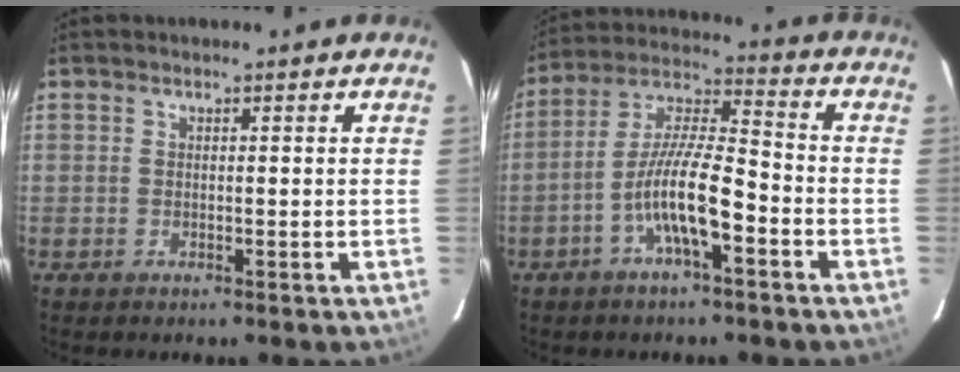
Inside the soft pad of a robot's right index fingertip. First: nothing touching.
{"total": 11.0, "force": [-4.9, 2.1, 9.7], "torque": [-0.197, 0.005, -0.093]}